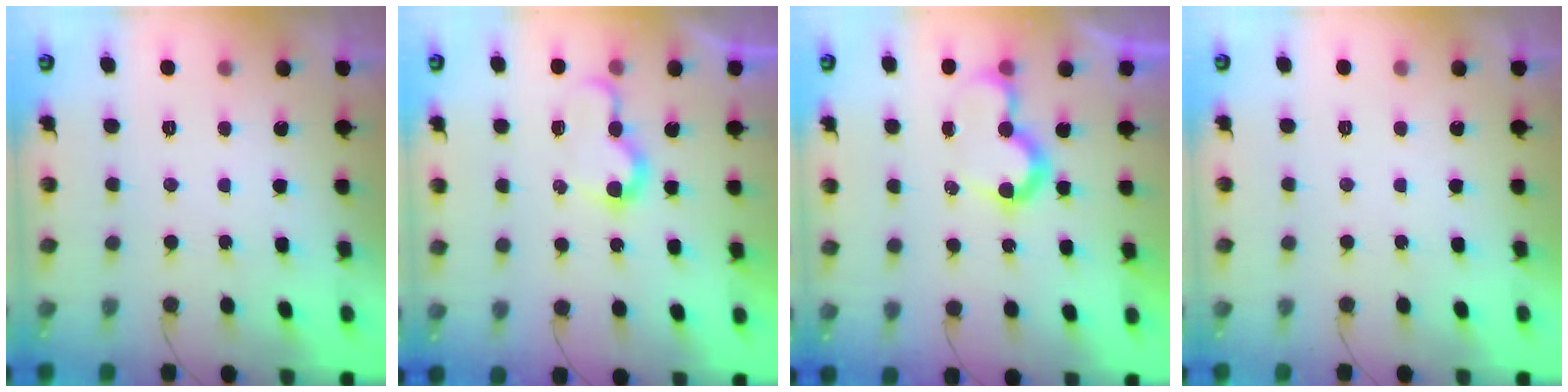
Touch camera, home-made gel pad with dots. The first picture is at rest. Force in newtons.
{"total": 6.1, "press": 6.1, "slide": 0.7}
{"total": 8.7, "press": 8.6, "slide": 0.1}
{"total": 1.7, "press": 1.7, "slide": 0.0}